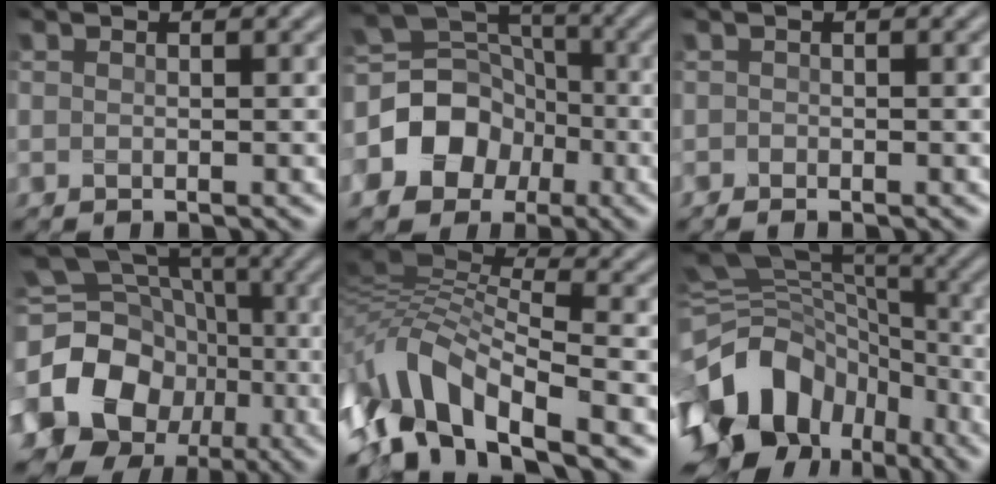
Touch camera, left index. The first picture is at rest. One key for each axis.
{"total": 8.8, "fx": -2.6, "fy": 7.3, "fz": 4.1, "tx": -0.076, "ty": 0.012, "tz": -0.065}
{"total": 0.0}
{"total": 18.7, "fx": -3.7, "fy": 16.5, "fz": 8.1, "tx": -0.180, "ty": -0.008, "tz": -0.078}
{"total": 9.6, "fx": -5.1, "fy": 3.3, "fz": 7.4, "tx": -0.142, "ty": 0.018, "tz": -0.103}
{"total": 14.4, "fx": -7.2, "fy": 9.8, "fz": 7.7, "tx": -0.176, "ty": -0.004, "tz": -0.116}